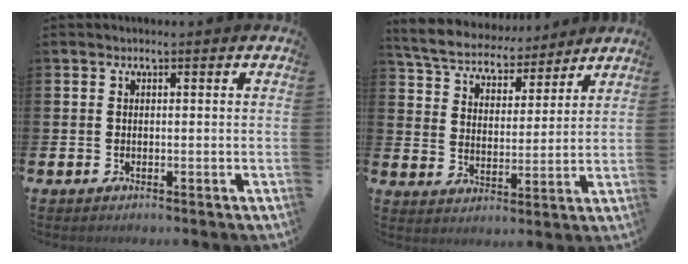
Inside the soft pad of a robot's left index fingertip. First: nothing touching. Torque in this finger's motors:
{"motor_torque": [1.29, -0.85, 0.63, 0.21]}